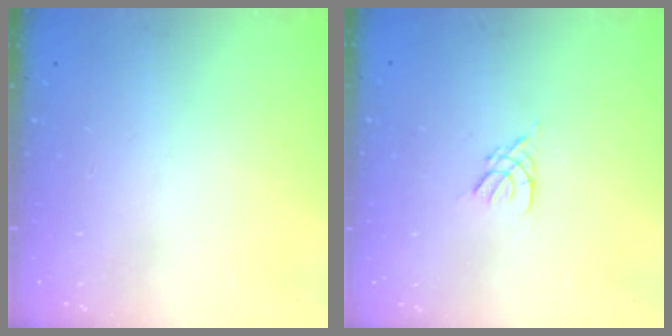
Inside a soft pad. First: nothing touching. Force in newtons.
{"total": 2.7, "press": 2.7, "slide": 0.5}